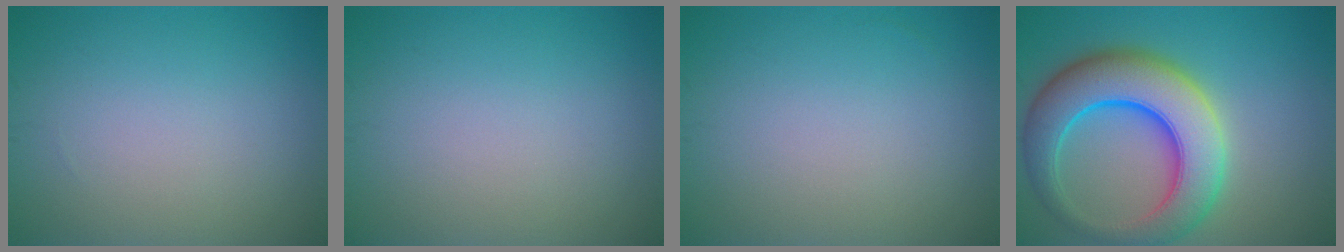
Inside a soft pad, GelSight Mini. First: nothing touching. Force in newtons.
{"total": 0.0}
{"total": 0.0}
{"total": 10.1, "press": 10.1, "slide": 0.4}